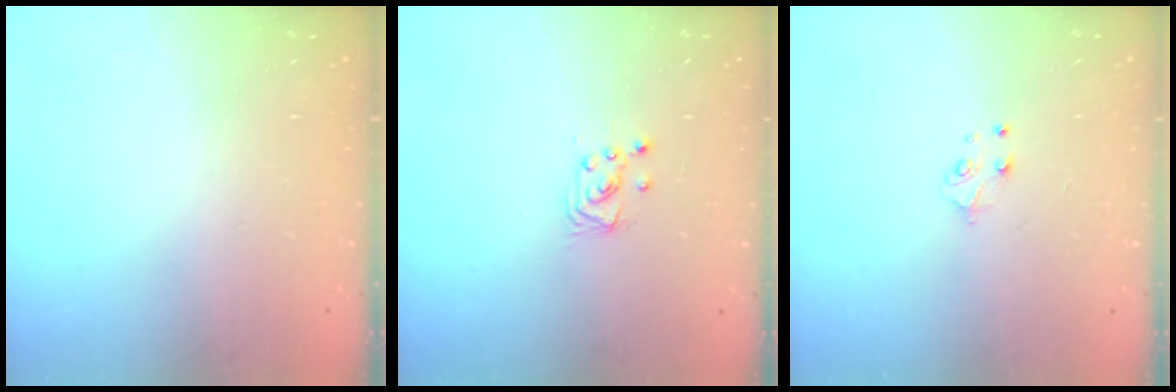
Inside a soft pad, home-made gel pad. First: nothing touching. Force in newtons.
{"total": 2.5, "press": 2.5, "slide": 0.2}
{"total": 4.5, "press": 4.5, "slide": 0.6}